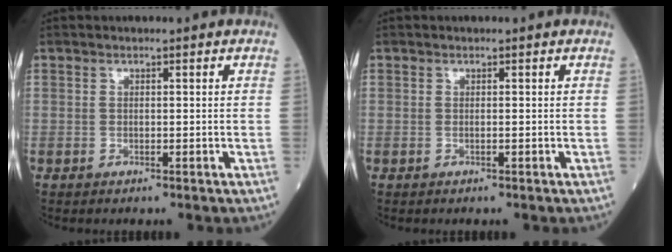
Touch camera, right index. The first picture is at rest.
{"total": 0.0}